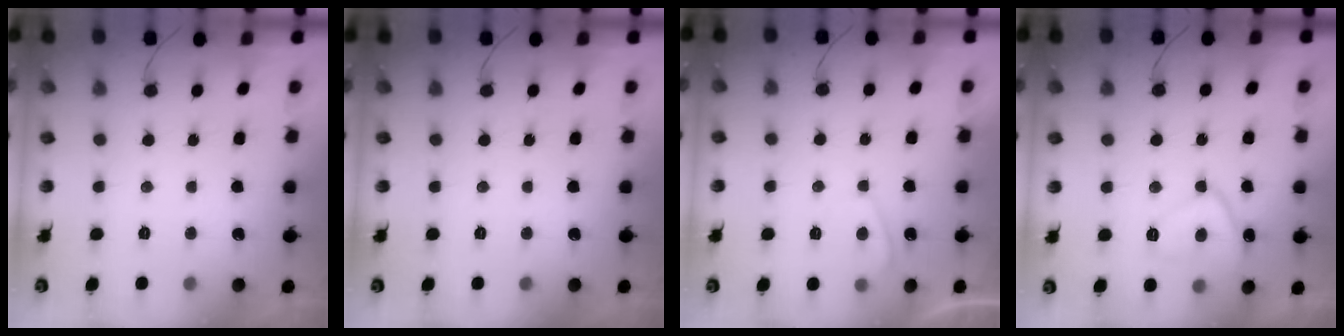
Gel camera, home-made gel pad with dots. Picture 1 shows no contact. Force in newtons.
{"total": 0.0}
{"total": 1.8, "press": 1.7, "slide": 0.6}
{"total": 10.1, "press": 10.0, "slide": 1.1}